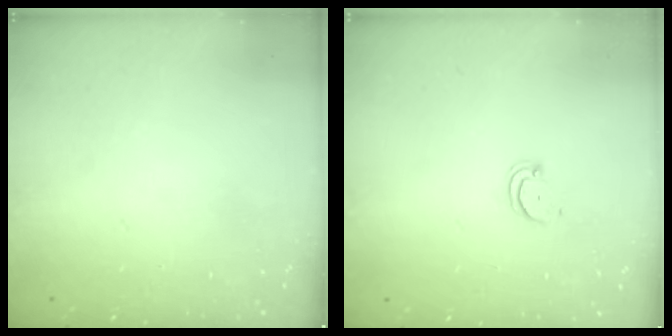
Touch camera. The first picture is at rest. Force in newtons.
{"total": 2.5, "press": 2.5, "slide": 0.2}